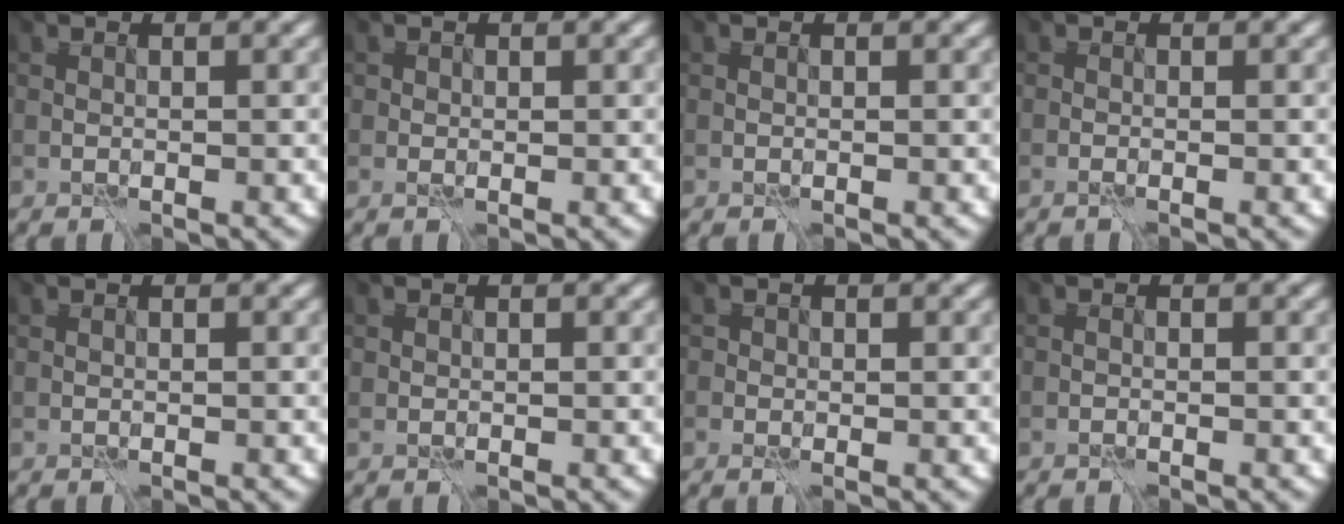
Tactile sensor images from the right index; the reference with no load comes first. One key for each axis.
{"total": 2.0, "fx": -1.5, "fy": -0.6, "fz": -1.2, "tx": 0.021, "ty": -0.015, "tz": -0.021}
{"total": 0.0}
{"total": 2.0, "fx": -1.5, "fy": -0.9, "fz": -1.0, "tx": 0.021, "ty": -0.010, "tz": -0.038}
{"total": 0.0}
{"total": 1.2, "fx": -0.8, "fy": -0.3, "fz": -0.8, "tx": 0.009, "ty": -0.014, "tz": -0.006}
{"total": 2.5, "fx": -2.0, "fy": -0.8, "fz": -1.4, "tx": 0.027, "ty": -0.011, "tz": -0.039}
{"total": 0.7, "fx": -0.7, "fy": 0.0, "fz": -0.2, "tx": 0.008, "ty": 0.003, "tz": -0.016}